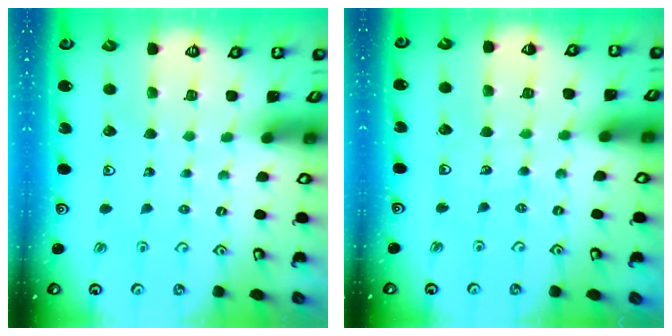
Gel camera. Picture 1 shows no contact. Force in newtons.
{"total": 2.9, "press": 2.1, "slide": 2.1}